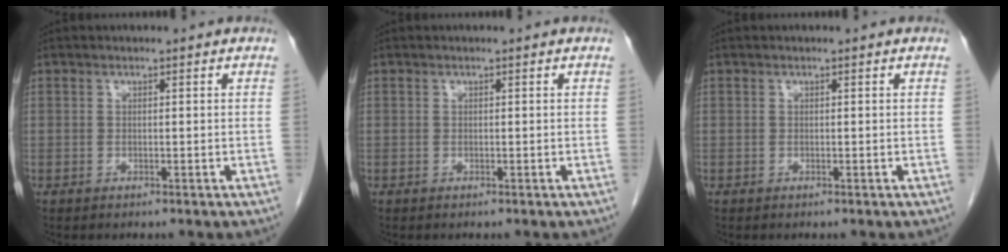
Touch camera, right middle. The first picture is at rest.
{"total": 0.0}
{"total": 0.0}